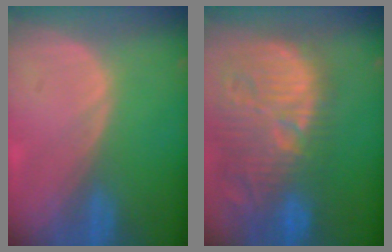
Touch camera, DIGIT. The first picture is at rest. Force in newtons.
{"total": 14.8, "press": 13.1, "slide": 6.9}